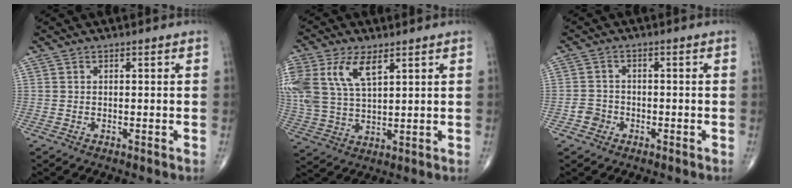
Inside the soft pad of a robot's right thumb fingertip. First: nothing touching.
{"total": 14.6, "force": [6.1, 7.7, 10.8], "torque": [-0.249, -0.006, 0.123]}
{"total": 2.9, "force": [-1.3, 2.4, 0.7], "torque": [-0.004, 0.014, -0.029]}